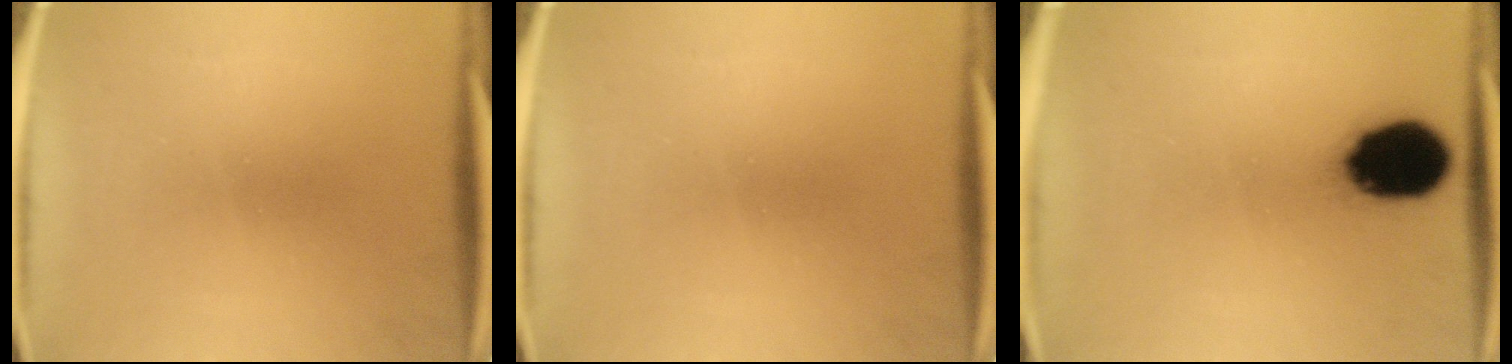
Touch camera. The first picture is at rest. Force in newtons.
{"total": 0.0}
{"total": 16.4}